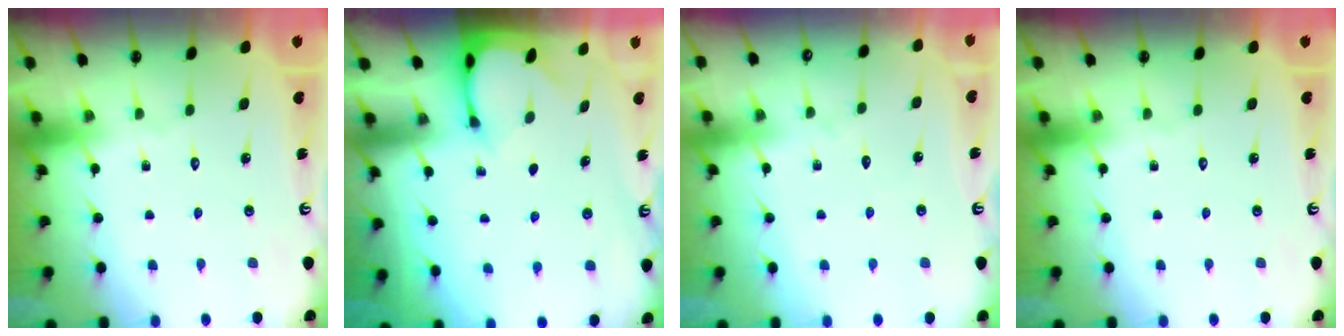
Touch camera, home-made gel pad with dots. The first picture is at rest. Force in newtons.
{"total": 2.7, "press": 2.7, "slide": 0.3}
{"total": 3.4, "press": 3.4, "slide": 0.4}
{"total": 0.0}